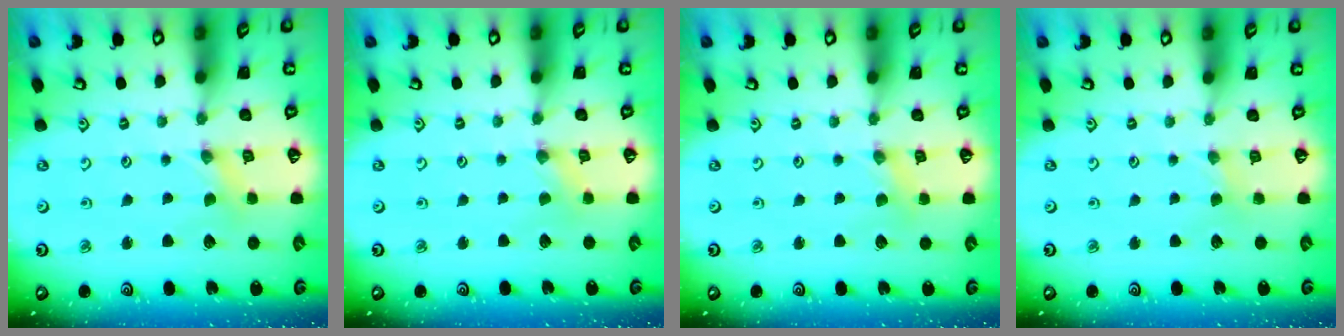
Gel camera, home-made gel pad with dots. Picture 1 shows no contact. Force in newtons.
{"total": 0.0}
{"total": 1.0, "press": 0.9, "slide": 0.3}
{"total": 1.4, "press": 1.4, "slide": 0.3}